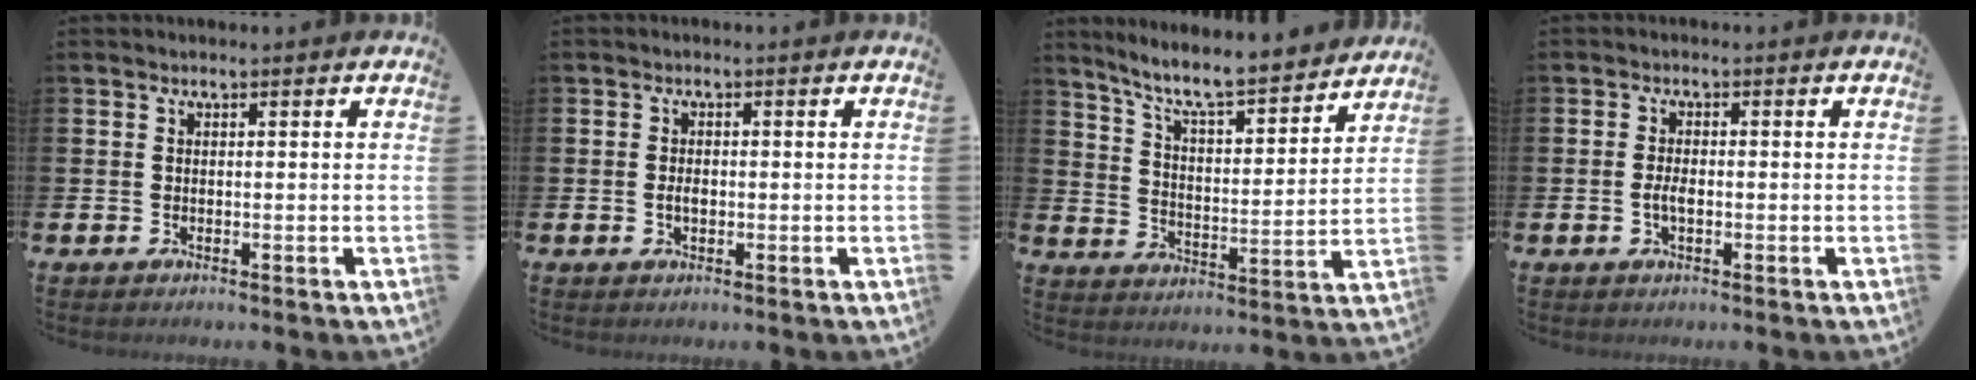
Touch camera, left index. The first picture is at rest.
{"total": 1.5, "force": [-0.2, 0.9, 1.2], "torque": [-0.020, 0.004, -0.006]}
{"total": 8.4, "force": [7.7, 0.8, 3.1], "torque": [-0.086, -0.061, 0.130]}
{"total": 2.0, "force": [-0.4, 0.9, 1.7], "torque": [-0.029, 0.000, -0.009]}